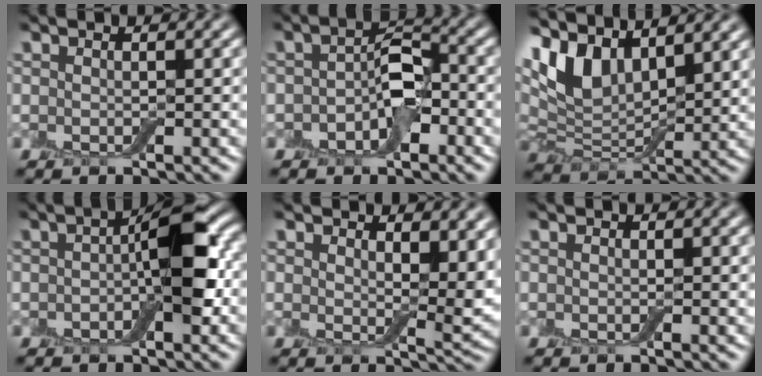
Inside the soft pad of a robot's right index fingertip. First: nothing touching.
{"total": 3.9, "force": [-1.4, 2.3, 2.9], "torque": [-0.046, 0.008, -0.028]}
{"total": 7.8, "force": [5.0, 3.6, 4.7], "torque": [-0.113, 0.008, 0.095]}
{"total": 6.8, "force": [-0.4, 2.5, 6.3], "torque": [-0.095, 0.016, -0.014]}
{"total": 4.8, "force": [2.3, 2.3, 3.5], "torque": [-0.051, -0.014, 0.042]}
{"total": 0.0}